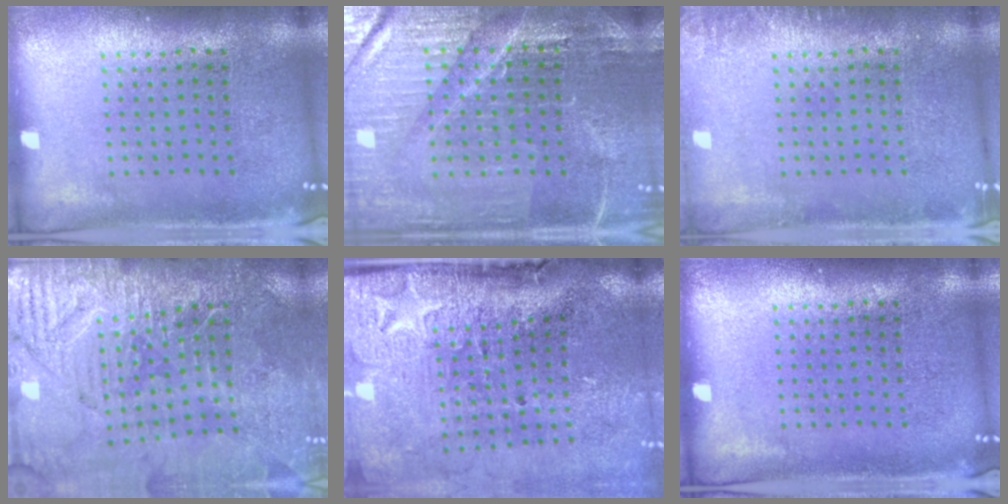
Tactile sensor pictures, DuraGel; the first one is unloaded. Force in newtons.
{"total": 3.5, "press": 3.5, "slide": 0.6}
{"total": 1.1, "press": 1.1, "slide": 0.2}
{"total": 3.6, "press": 3.6, "slide": 0.3}
{"total": 4.9, "press": 3.9, "slide": 3.0}
{"total": 0.0}